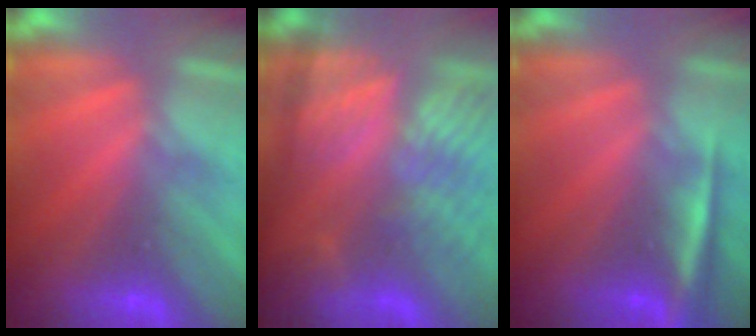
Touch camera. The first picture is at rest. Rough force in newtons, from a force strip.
{"total": 7.0}
{"total": 2.3}